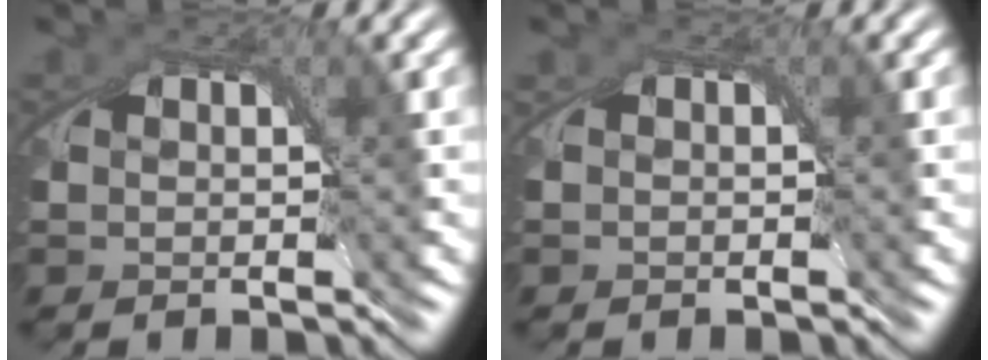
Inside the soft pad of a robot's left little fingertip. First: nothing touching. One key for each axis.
{"total": 0.5, "fx": -0.2, "fy": -0.3, "fz": -0.4, "tx": 0.012, "ty": 0.000, "tz": -0.003}